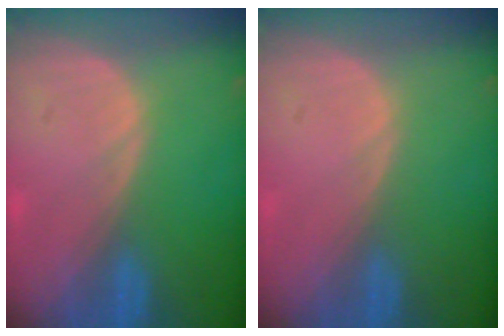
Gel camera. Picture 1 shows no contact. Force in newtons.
{"total": 0.0}